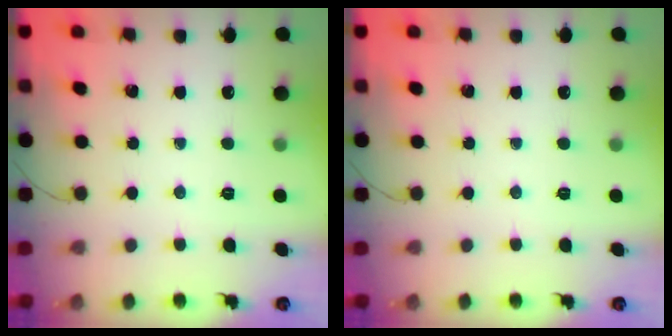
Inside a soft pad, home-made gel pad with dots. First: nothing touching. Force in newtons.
{"total": 0.0}